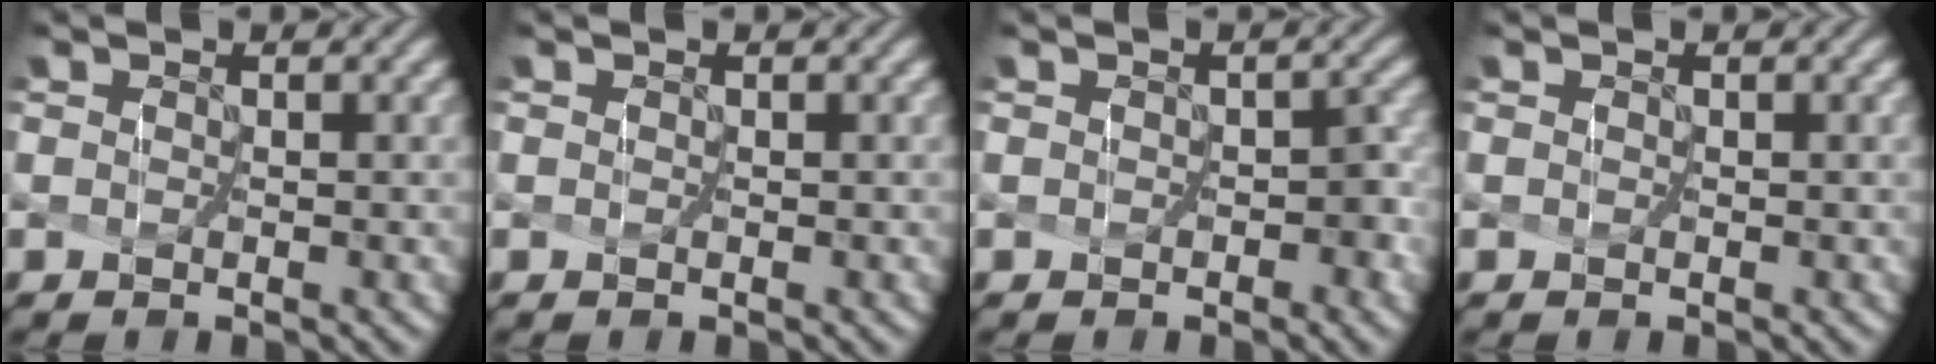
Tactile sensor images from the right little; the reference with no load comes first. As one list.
[{"total": 0.0}, {"total": 2.1, "force": [-0.9, 1.3, 1.4], "torque": [-0.009, -0.005, -0.007]}, {"total": 0.0}]